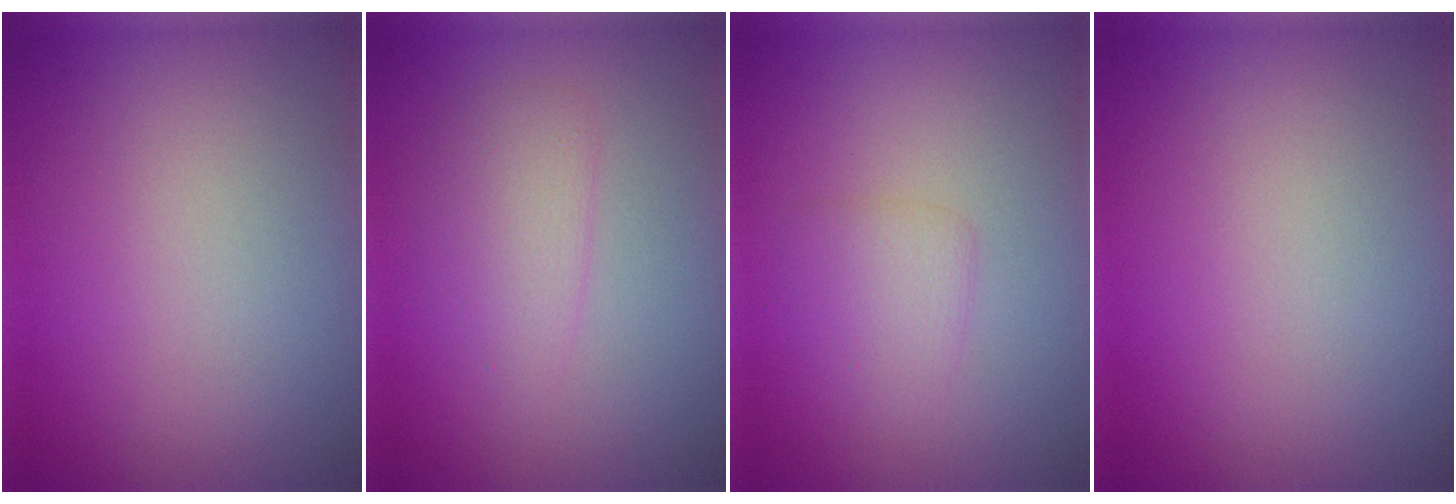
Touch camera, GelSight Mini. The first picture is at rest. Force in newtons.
{"total": 2.1, "press": 2.1, "slide": 0.2}
{"total": 1.8, "press": 1.8, "slide": 0.1}
{"total": 0.0}